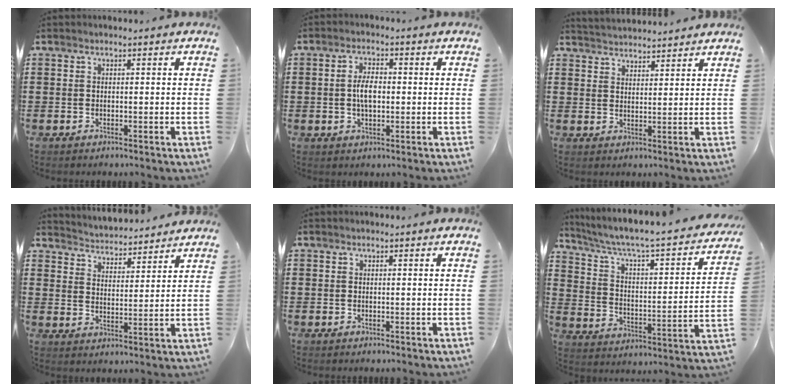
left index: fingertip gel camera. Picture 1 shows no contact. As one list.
[{"total": 4.2, "force": [0.0, 1.9, 3.7], "torque": [-0.081, 0.003, -0.004]}, {"total": 2.8, "force": [2.8, -0.2, -0.4], "torque": [-0.002, -0.011, 0.052]}, {"total": 3.5, "force": [3.4, 0.1, -0.6], "torque": [-0.009, -0.029, 0.056]}, {"total": 0.0}, {"total": 4.4, "force": [3.3, 0.5, 2.9], "torque": [-0.076, -0.039, 0.043]}]